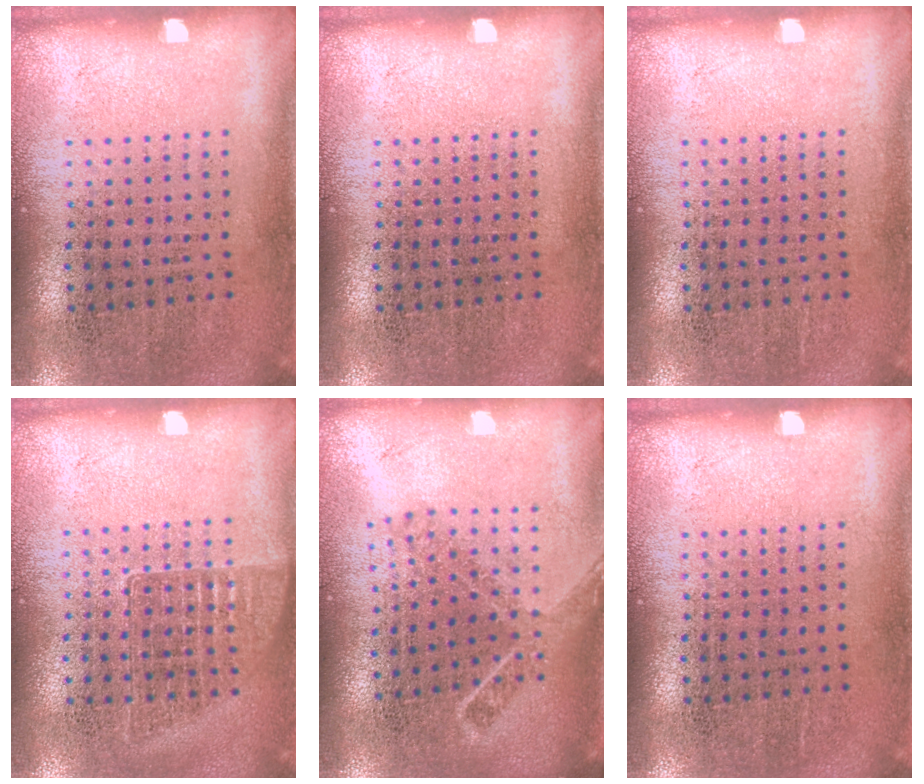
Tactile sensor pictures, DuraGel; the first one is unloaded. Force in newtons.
{"total": 0.0}
{"total": 0.0}
{"total": 1.0, "press": 0.9, "slide": 0.4}
{"total": 1.8, "press": 1.3, "slide": 1.2}
{"total": 0.0}